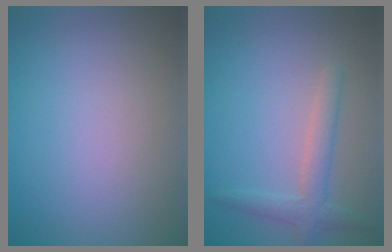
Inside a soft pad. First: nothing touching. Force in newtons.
{"total": 2.6, "press": 2.6, "slide": 0.1}